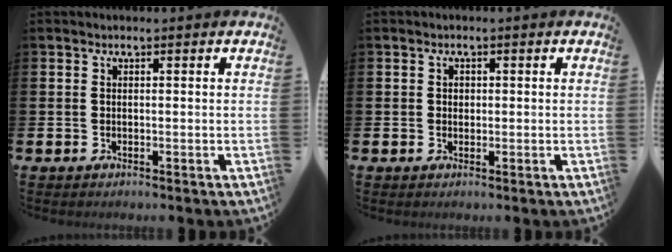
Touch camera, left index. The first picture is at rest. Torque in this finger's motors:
{"motor_torque": [-0.16, 0.10, -0.05, -0.01]}